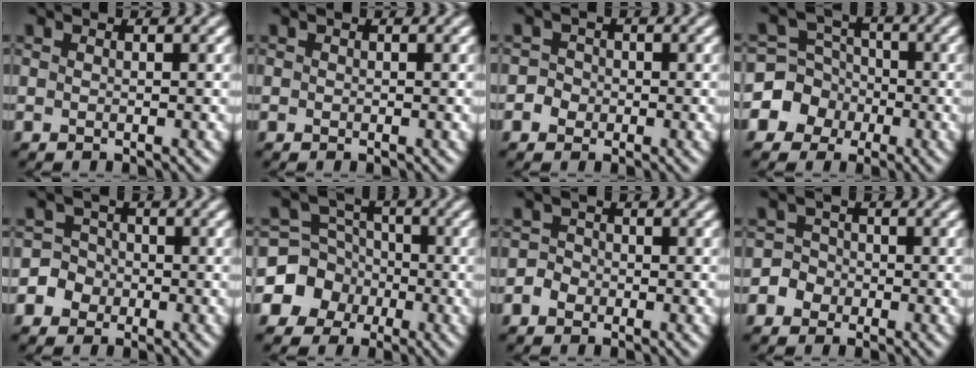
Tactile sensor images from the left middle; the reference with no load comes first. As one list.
[{"total": 0.0}, {"total": 1.5, "force": [-0.5, 1.4, 0.1], "torque": [0.008, 0.008, -0.011]}, {"total": 4.6, "force": [-1.6, 4.3, 0.3], "torque": [0.012, 0.016, -0.057]}, {"total": 2.9, "force": [-1.1, 2.7, 0.1], "torque": [0.019, 0.012, -0.026]}, {"total": 5.4, "force": [-1.9, 5.1, 0.5], "torque": [0.007, 0.016, -0.063]}, {"total": 1.4, "force": [-0.7, 1.1, 0.1], "torque": [-0.001, 0.010, -0.017]}, {"total": 2.2, "force": [-1.0, 2.0, 0.0], "torque": [0.011, 0.012, -0.021]}]